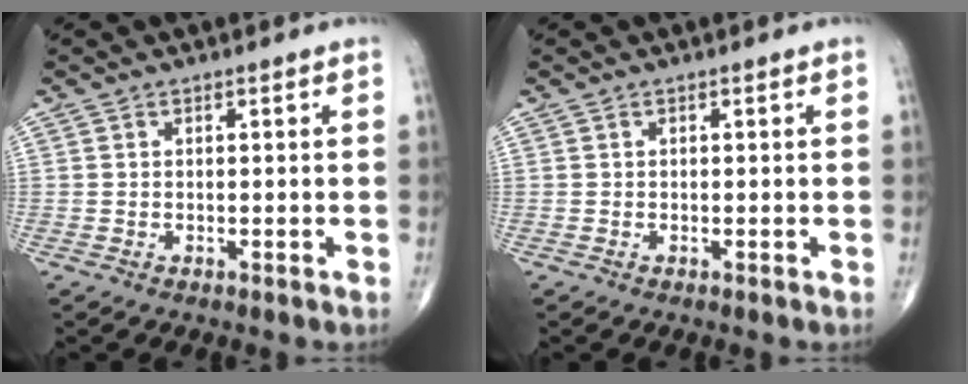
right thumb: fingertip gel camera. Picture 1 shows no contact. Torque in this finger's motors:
{"motor_torque": [-0.07, 0.07, 0.01, 0.01, 0.02]}